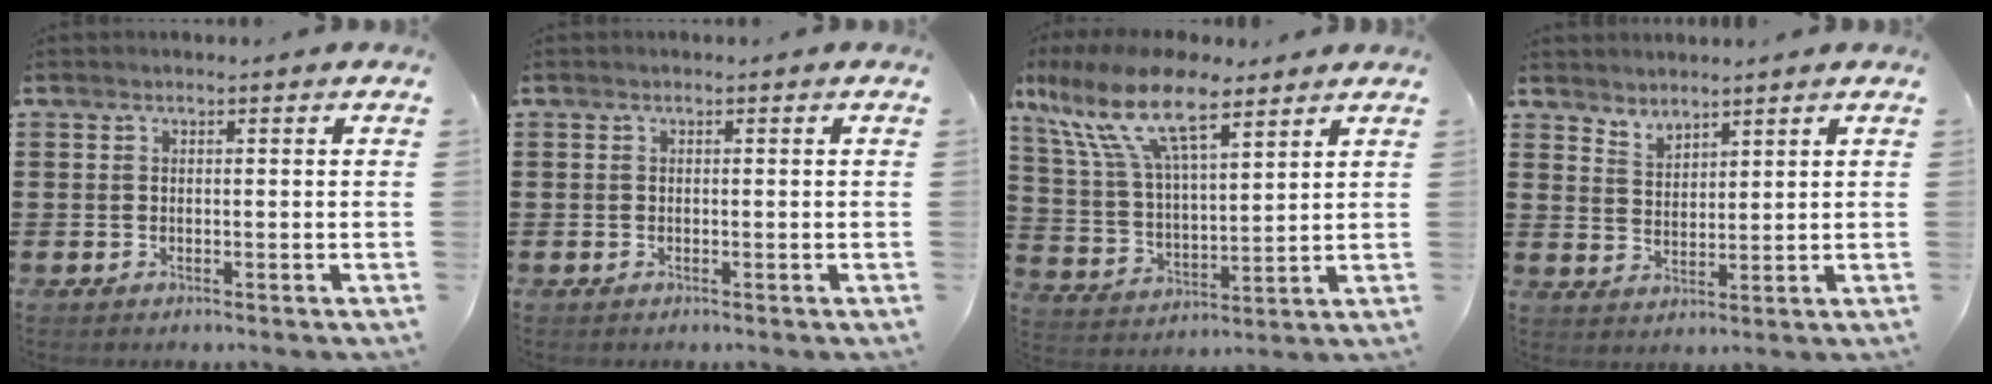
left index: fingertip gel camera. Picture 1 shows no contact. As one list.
[{"total": 0.0}, {"total": 14.5, "force": [9.5, 4.8, 9.8], "torque": [-0.226, -0.022, 0.169]}, {"total": 3.0, "force": [2.9, 0.6, -0.3], "torque": [-0.003, -0.007, 0.057]}]